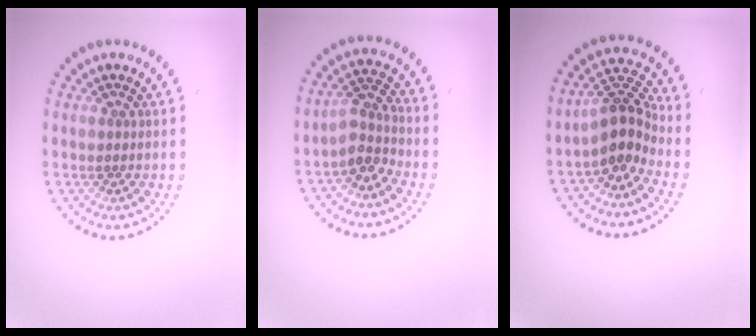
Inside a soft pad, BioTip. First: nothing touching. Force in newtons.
{"total": 2.6, "press": 2.0, "slide": 1.7}
{"total": 3.7, "press": 2.9, "slide": 2.3}